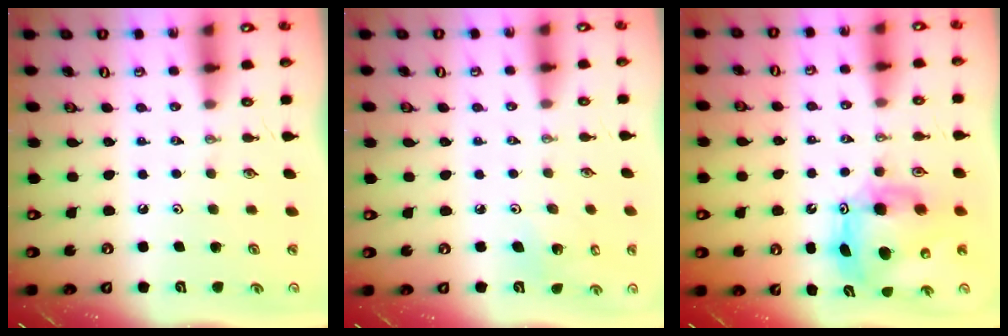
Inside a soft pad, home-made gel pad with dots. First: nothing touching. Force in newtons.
{"total": 3.6, "press": 3.4, "slide": 1.2}
{"total": 11.8, "press": 11.8, "slide": 0.5}